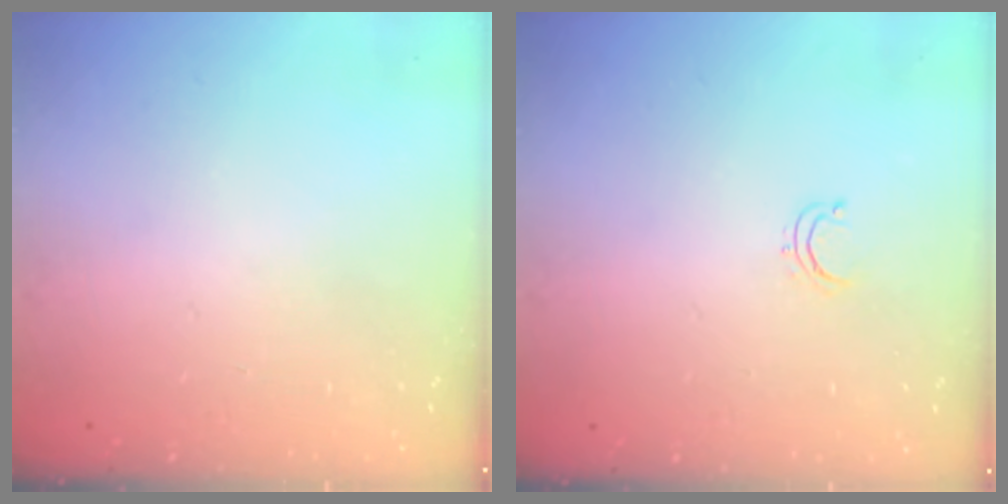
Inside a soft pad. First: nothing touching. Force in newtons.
{"total": 2.8, "press": 2.8, "slide": 0.2}